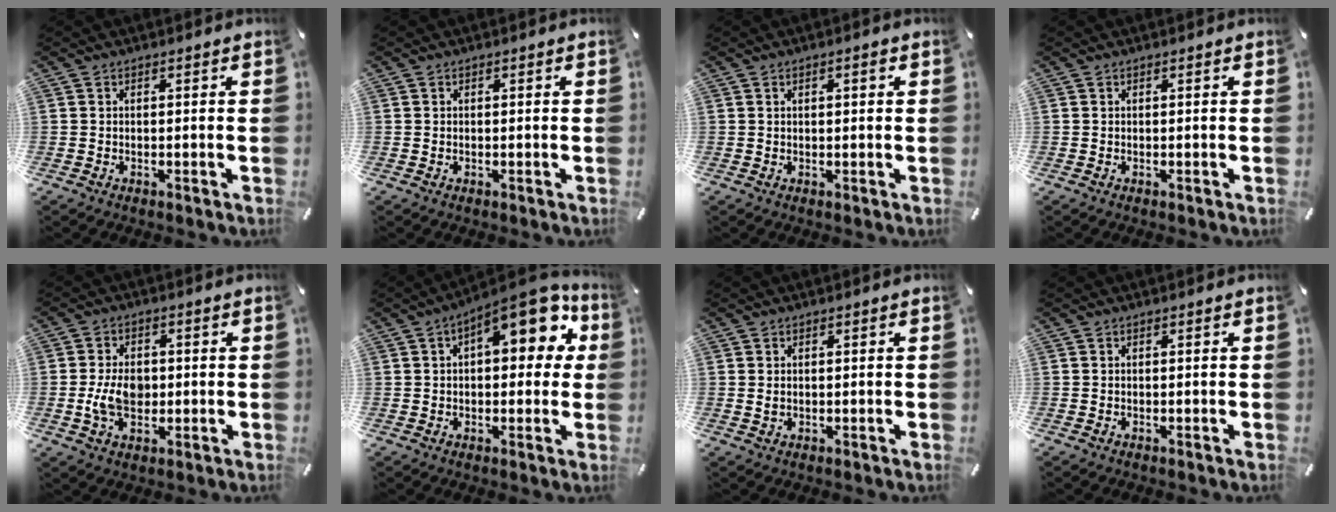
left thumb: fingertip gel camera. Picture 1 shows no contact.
{"total": 0.0}
{"total": 1.4, "force": [0.4, 0.5, 1.2], "torque": [-0.023, 0.004, 0.006]}
{"total": 0.0}
{"total": 7.3, "force": [-0.7, 5.2, 5.1], "torque": [-0.092, -0.002, -0.014]}
{"total": 13.4, "force": [5.2, 6.4, 10.6], "torque": [-0.133, -0.023, 0.083]}
{"total": 1.0, "force": [0.2, 0.7, 0.7], "torque": [-0.006, 0.001, 0.001]}
{"total": 0.0}